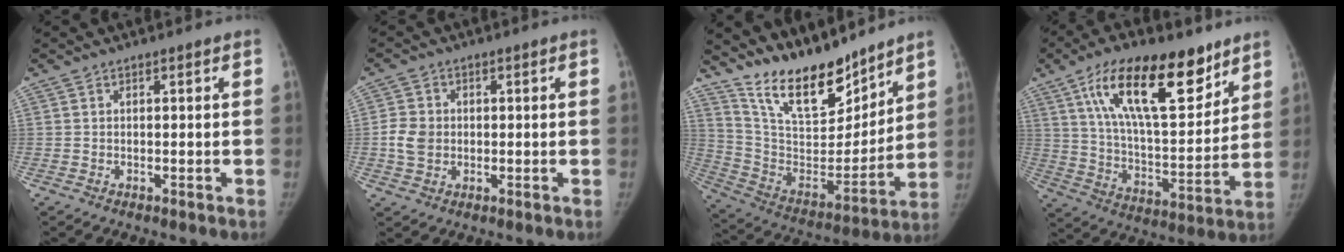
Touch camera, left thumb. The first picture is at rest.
{"total": 4.8, "force": [-0.3, 4.1, 2.4], "torque": [-0.034, 0.000, -0.006]}
{"total": 19.7, "force": [16.2, 6.8, 8.9], "torque": [-0.103, -0.107, 0.292]}
{"total": 23.2, "force": [13.2, 9.6, 16.5], "torque": [-0.230, -0.052, 0.230]}